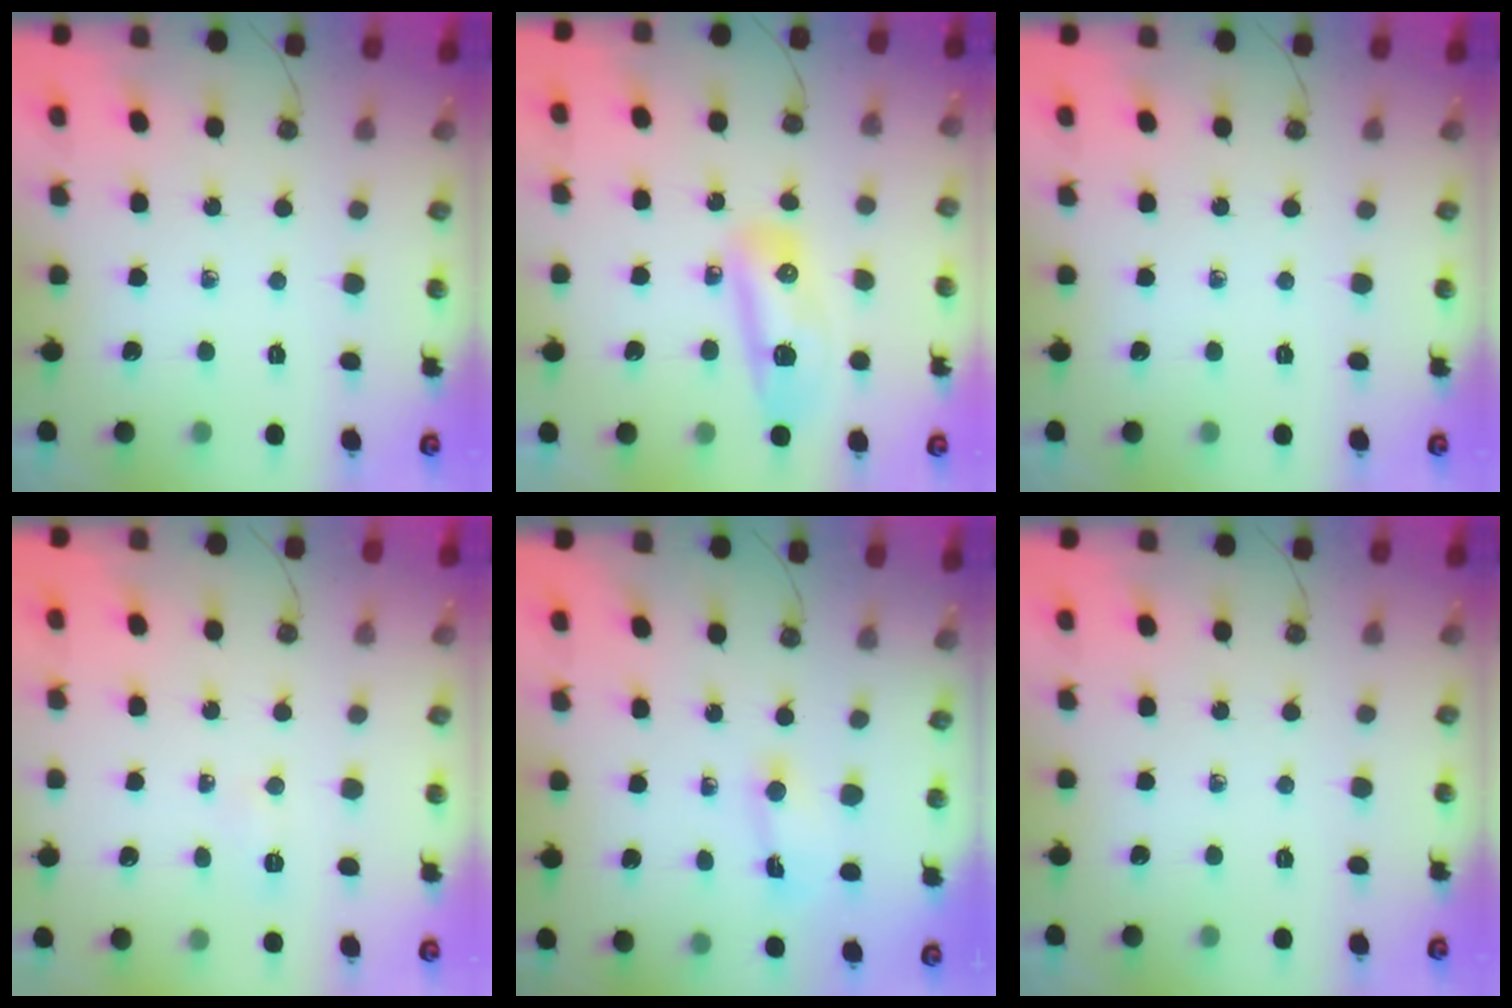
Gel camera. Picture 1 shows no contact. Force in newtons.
{"total": 10.2, "press": 10.0, "slide": 1.8}
{"total": 0.0}
{"total": 5.6, "press": 3.8, "slide": 4.1}
{"total": 1.5, "press": 1.5, "slide": 0.2}
{"total": 0.0}